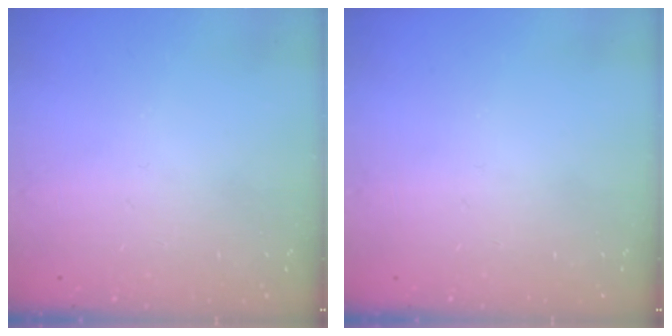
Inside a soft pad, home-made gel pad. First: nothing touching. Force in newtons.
{"total": 0.0}